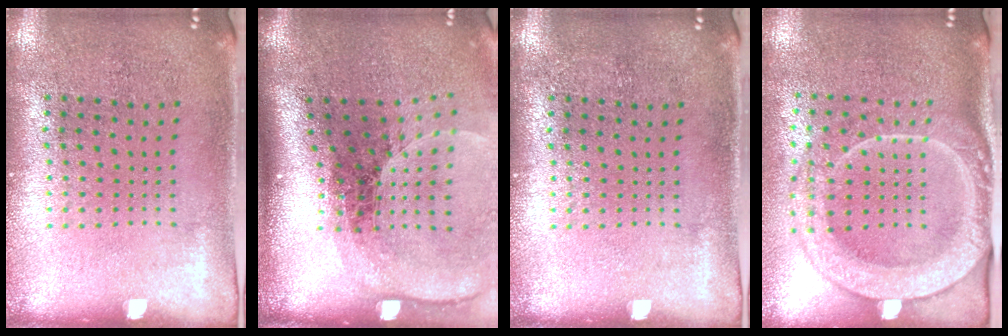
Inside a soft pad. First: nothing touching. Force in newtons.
{"total": 2.4, "press": 1.7, "slide": 1.7}
{"total": 0.0}
{"total": 2.4, "press": 2.2, "slide": 1.1}